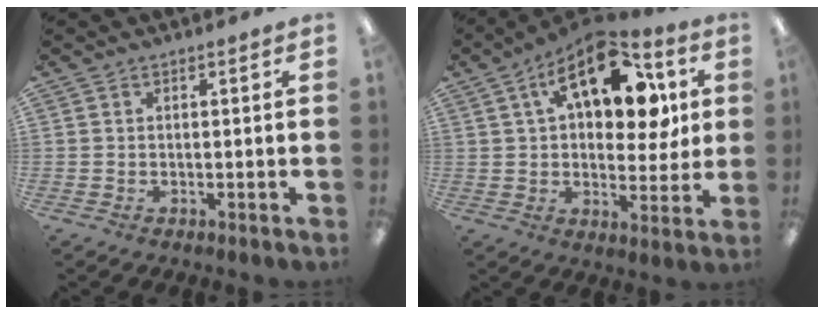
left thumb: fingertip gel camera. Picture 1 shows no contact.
{"total": 18.9, "force": [8.6, 9.6, 13.7], "torque": [-0.203, -0.019, 0.142]}